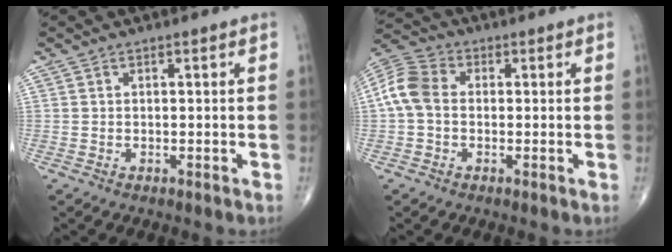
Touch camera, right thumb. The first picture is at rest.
{"total": 7.8, "force": [0.0, 5.7, 5.3], "torque": [-0.109, 0.023, -0.012]}